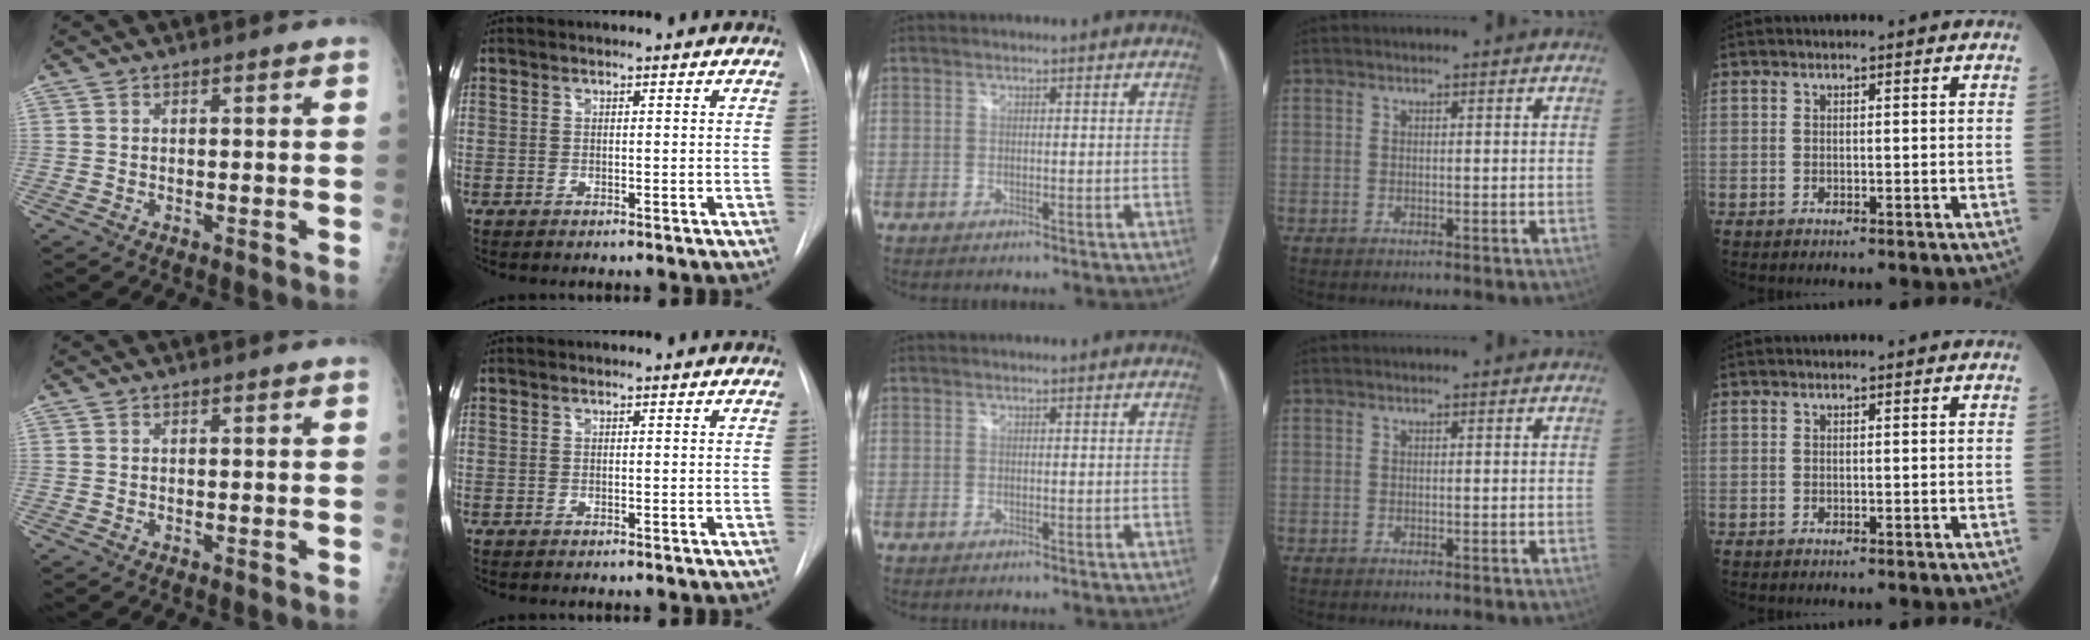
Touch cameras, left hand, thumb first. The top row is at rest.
{}